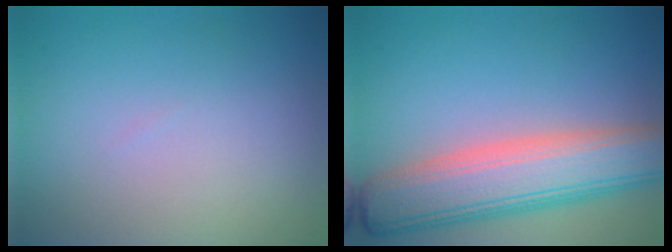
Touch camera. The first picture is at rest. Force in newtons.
{"total": 8.5, "press": 8.5, "slide": 0.5}